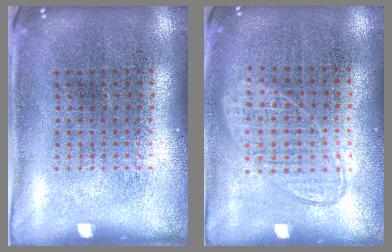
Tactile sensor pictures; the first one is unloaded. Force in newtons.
{"total": 0.9, "press": 0.8, "slide": 0.3}